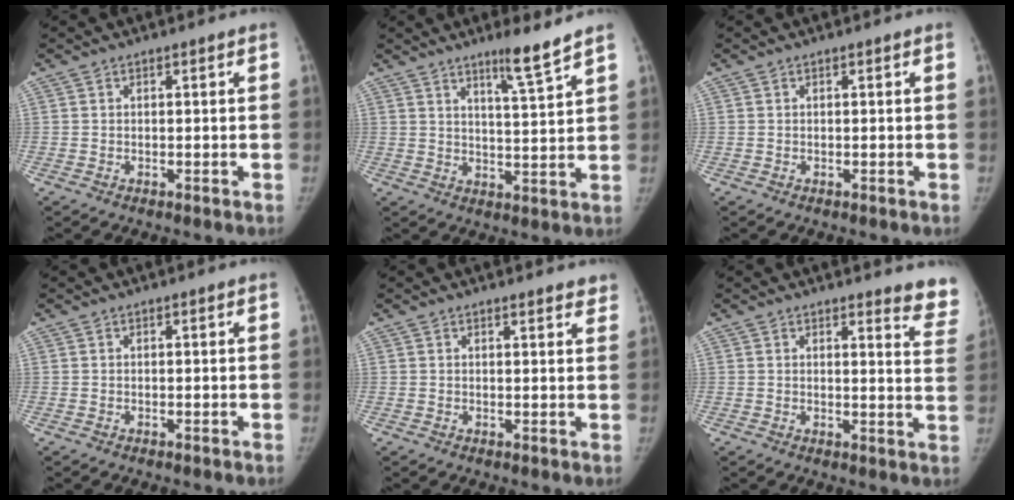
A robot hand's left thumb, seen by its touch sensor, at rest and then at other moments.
{"total": 6.4, "force": [4.9, -0.5, 4.1], "torque": [-0.059, -0.045, 0.084]}
{"total": 0.0}
{"total": 0.0}
{"total": 3.4, "force": [3.1, 0.9, 1.0], "torque": [0.010, -0.011, 0.025]}
{"total": 8.5, "force": [8.1, 1.5, 2.2], "torque": [0.011, -0.076, 0.062]}